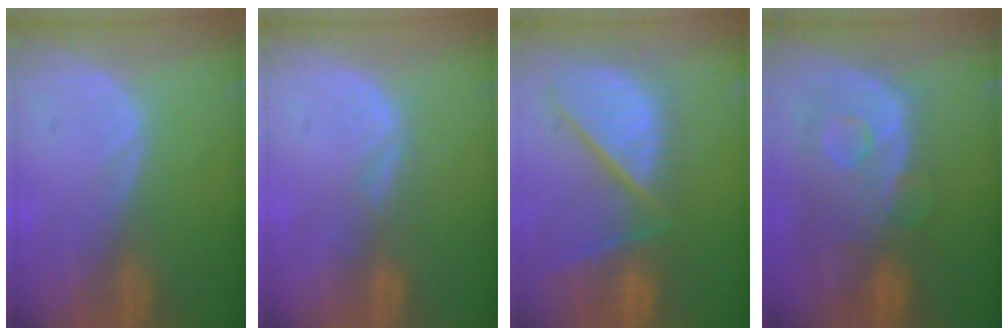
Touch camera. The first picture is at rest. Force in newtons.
{"total": 2.7, "press": 2.1, "slide": 1.7}
{"total": 12.7, "press": 10.5, "slide": 7.1}
{"total": 11.3, "press": 9.8, "slide": 5.7}